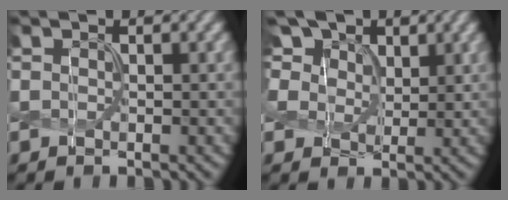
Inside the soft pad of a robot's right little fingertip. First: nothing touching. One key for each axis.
{"total": 8.8, "fx": 5.0, "fy": 5.8, "fz": 4.4, "tx": -0.111, "ty": 0.020, "tz": 0.074}